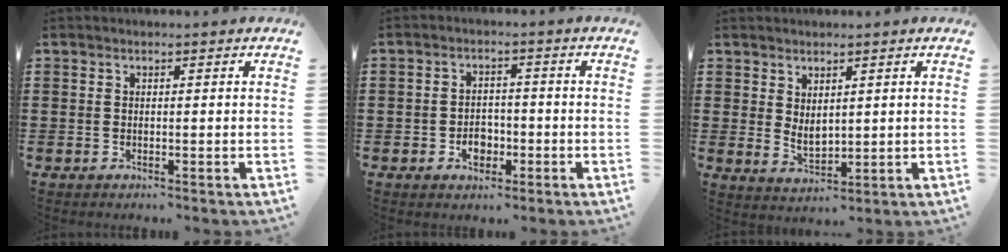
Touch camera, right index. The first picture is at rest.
{"total": 3.4, "force": [-1.3, 2.6, 1.7], "torque": [-0.028, 0.001, -0.026]}
{"total": 2.8, "force": [1.6, 1.5, 1.7], "torque": [-0.037, 0.002, 0.031]}